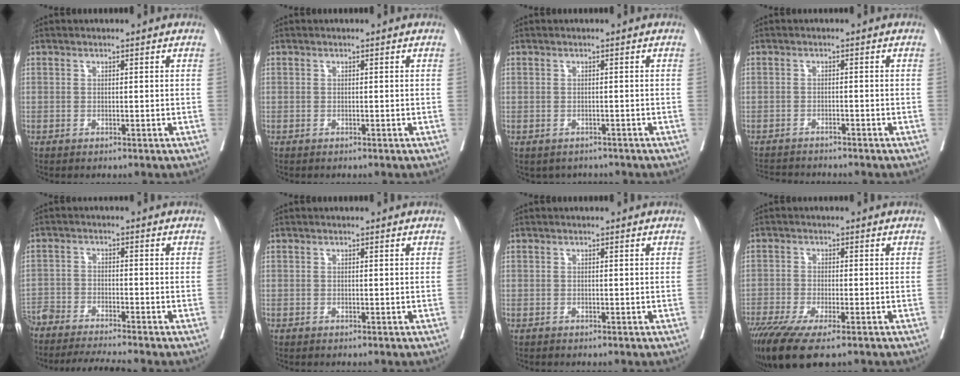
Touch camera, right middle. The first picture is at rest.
{"total": 0.0}
{"total": 2.9, "force": [-2.5, 1.5, 0.4], "torque": [0.000, 0.006, -0.030]}
{"total": 6.2, "force": [-5.9, 0.6, 1.7], "torque": [-0.018, -0.005, -0.090]}
{"total": 11.6, "force": [-10.8, -0.2, 4.2], "torque": [-0.060, -0.007, -0.176]}
{"total": 0.0}
{"total": 0.0}
{"total": 9.7, "force": [-6.7, 2.0, 6.7], "torque": [-0.111, -0.022, -0.112]}